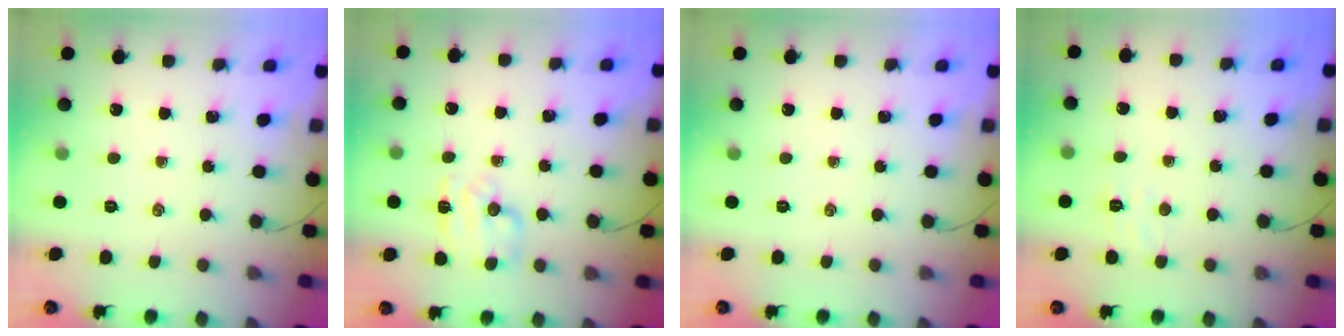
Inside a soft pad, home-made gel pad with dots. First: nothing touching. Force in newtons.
{"total": 7.5, "press": 7.4, "slide": 0.8}
{"total": 0.0}
{"total": 3.6, "press": 3.5, "slide": 1.0}